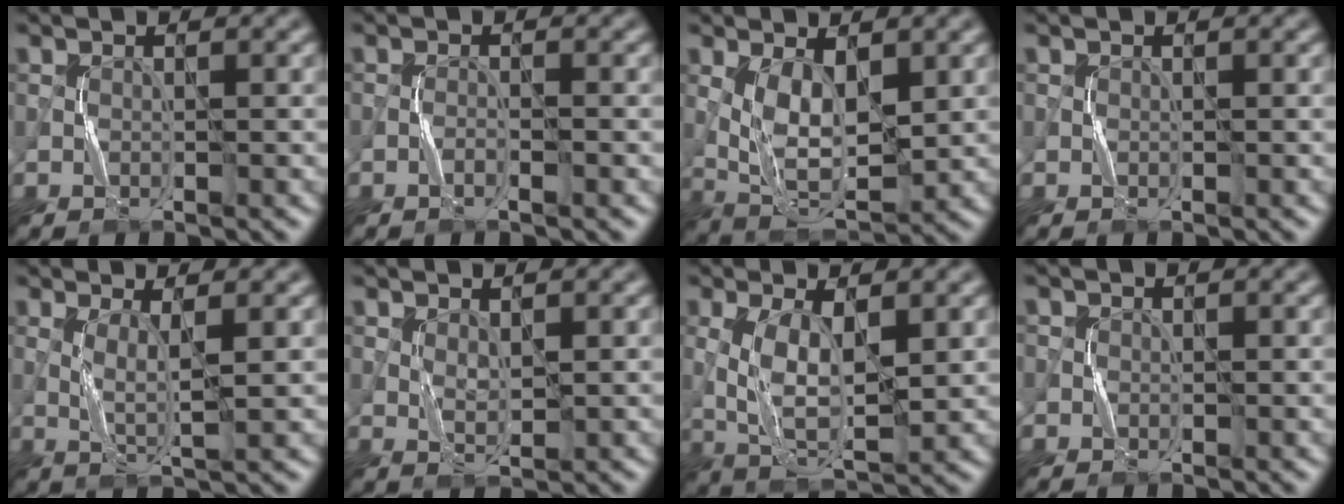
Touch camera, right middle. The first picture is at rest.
{"total": 0.8, "force": [-0.5, 0.0, 0.6], "torque": [-0.010, 0.003, -0.011]}
{"total": 5.7, "force": [1.2, 2.7, 4.9], "torque": [-0.099, -0.008, 0.028]}
{"total": 0.0}
{"total": 2.6, "force": [0.7, 0.3, 2.5], "torque": [-0.056, -0.003, 0.016]}
{"total": 1.7, "force": [0.7, 0.7, 1.3], "torque": [-0.026, -0.002, 0.019]}
{"total": 5.8, "force": [0.8, 2.3, 5.3], "torque": [-0.109, -0.003, 0.018]}
{"total": 0.9, "force": [0.0, 0.9, 0.0], "torque": [0.010, -0.001, -0.005]}